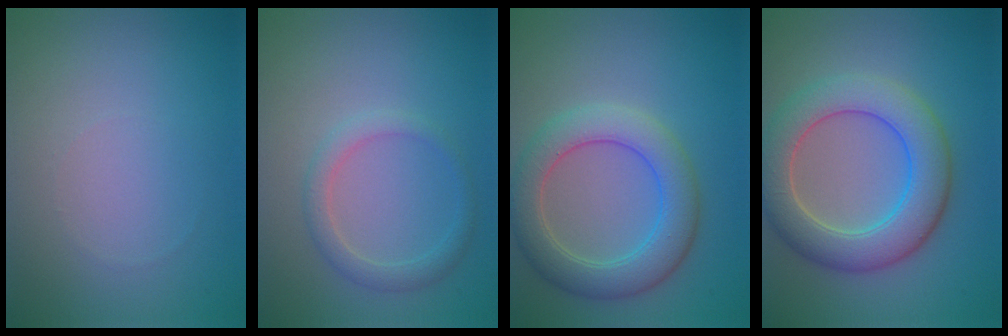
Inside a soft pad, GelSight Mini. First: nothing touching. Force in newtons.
{"total": 2.0, "press": 2.0, "slide": 0.0}
{"total": 5.5, "press": 5.4, "slide": 0.4}
{"total": 7.1, "press": 7.1, "slide": 0.3}